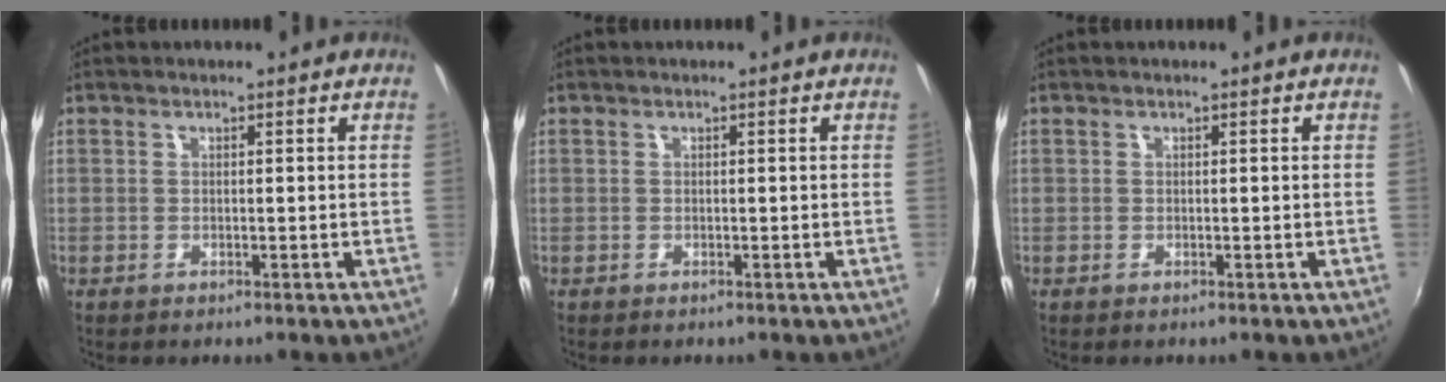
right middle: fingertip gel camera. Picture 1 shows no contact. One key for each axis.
{"total": 0.0}
{"total": 0.0}